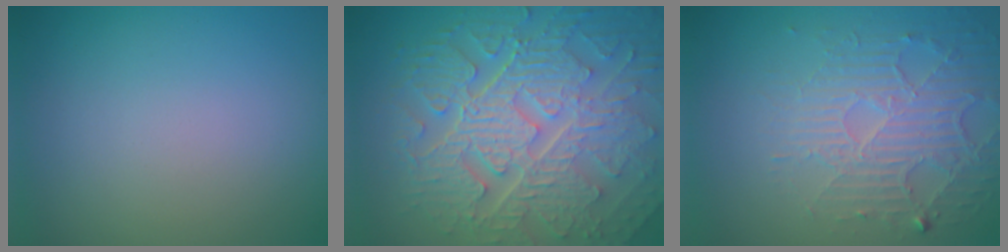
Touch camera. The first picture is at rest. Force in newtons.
{"total": 10.6, "press": 7.0, "slide": 8.0}
{"total": 5.1, "press": 3.5, "slide": 3.7}